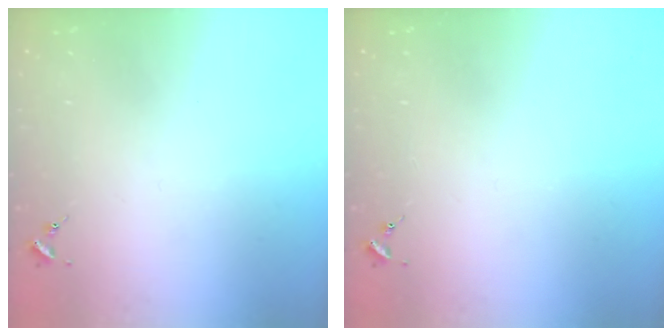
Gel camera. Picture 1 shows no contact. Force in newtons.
{"total": 0.0}